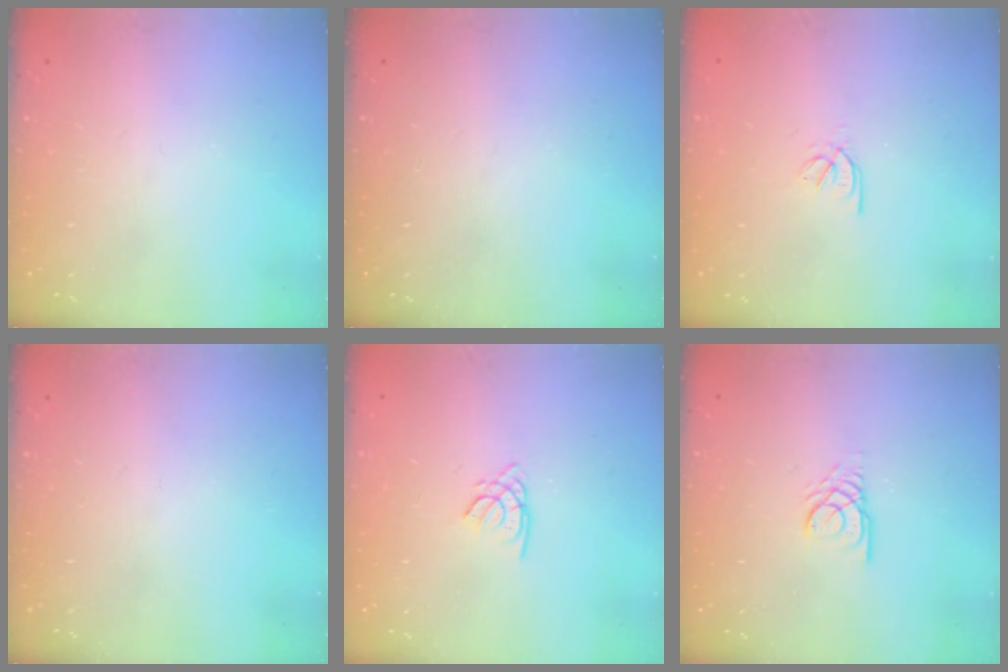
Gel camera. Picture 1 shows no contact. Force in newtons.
{"total": 0.0}
{"total": 2.5, "press": 2.4, "slide": 0.5}
{"total": 0.0}
{"total": 1.6, "press": 1.6, "slide": 0.2}
{"total": 3.0, "press": 2.9, "slide": 0.3}